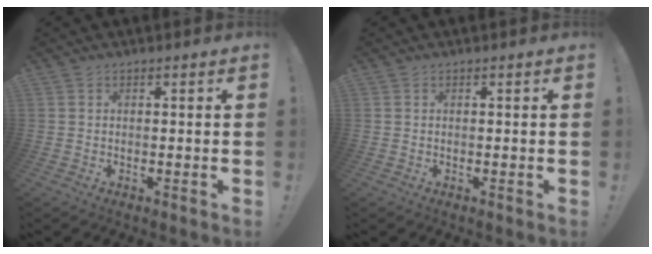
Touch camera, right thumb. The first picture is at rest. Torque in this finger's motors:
{"motor_torque": [0.00, 0.00, -0.01, 0.01, 0.04]}